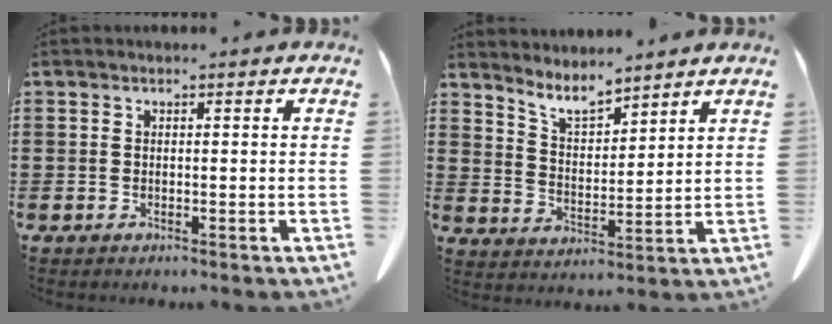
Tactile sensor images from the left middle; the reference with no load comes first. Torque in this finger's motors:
{"motor_torque": [0.79, 0.61, 0.05, 0.05]}